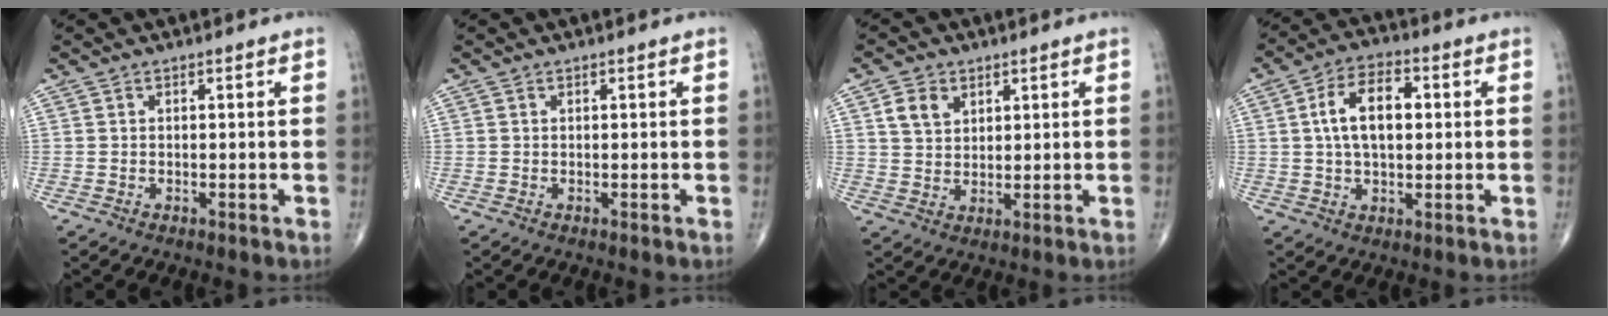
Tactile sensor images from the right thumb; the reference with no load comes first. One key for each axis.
{"total": 0.0}
{"total": 5.5, "fx": 2.5, "fy": 4.1, "fz": 2.8, "tx": -0.033, "ty": -0.010, "tz": 0.048}
{"total": 10.6, "fx": 1.6, "fy": 5.9, "fz": 8.7, "tx": -0.146, "ty": 0.015, "tz": 0.025}